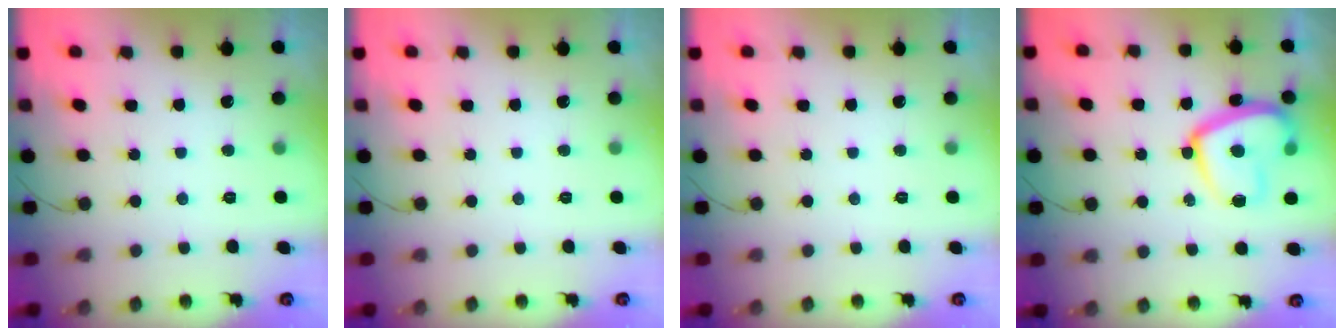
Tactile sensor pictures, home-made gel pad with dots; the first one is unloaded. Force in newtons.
{"total": 0.0}
{"total": 0.0}
{"total": 16.8, "press": 16.8, "slide": 1.4}